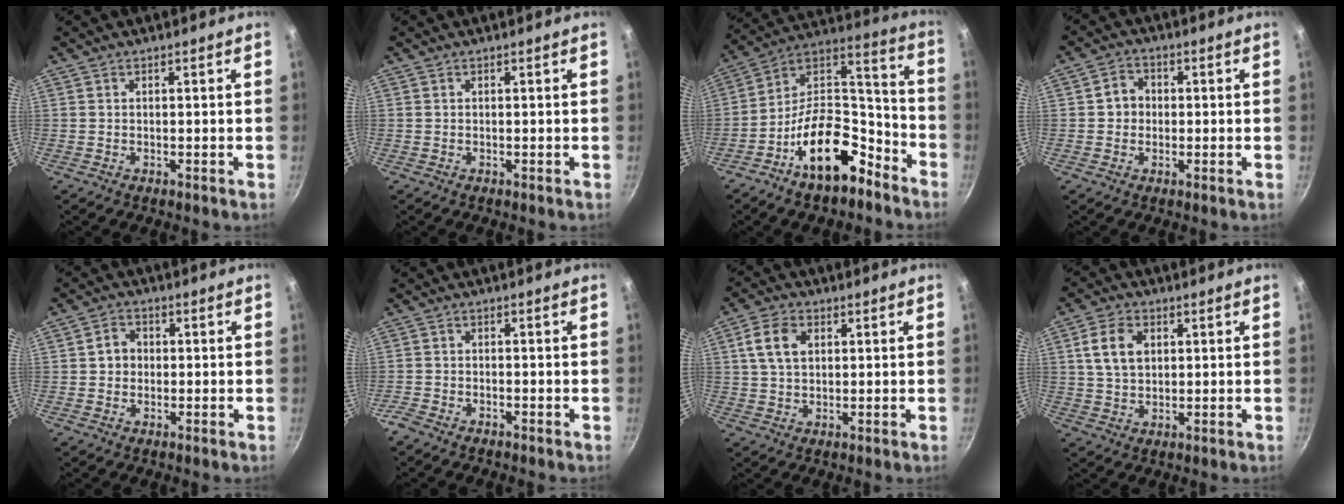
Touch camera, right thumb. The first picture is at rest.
{"total": 0.0}
{"total": 18.8, "force": [-10.6, 9.5, 12.2], "torque": [-0.150, 0.106, -0.181]}
{"total": 4.2, "force": [0.0, 3.8, 1.7], "torque": [-0.004, 0.010, -0.007]}
{"total": 4.1, "force": [0.1, 3.6, 1.9], "torque": [-0.010, 0.009, -0.004]}
{"total": 2.4, "force": [-2.0, 0.9, 0.9], "torque": [-0.037, 0.016, -0.045]}
{"total": 7.0, "force": [1.9, 4.8, 4.7], "torque": [-0.076, 0.007, 0.033]}
{"total": 7.7, "force": [2.0, 5.5, 5.1], "torque": [-0.081, 0.002, 0.037]}